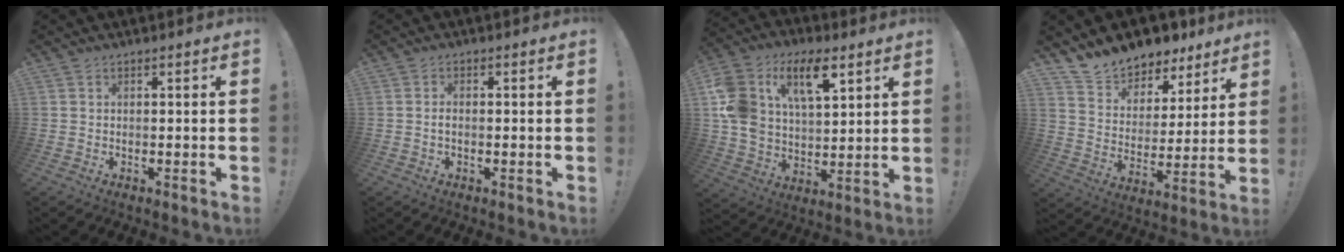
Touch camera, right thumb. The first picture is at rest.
{"total": 1.5, "force": [-0.6, 0.6, 1.2], "torque": [-0.027, 0.007, -0.011]}
{"total": 17.5, "force": [8.4, 10.7, 11.0], "torque": [-0.217, -0.033, 0.151]}
{"total": 10.3, "force": [9.5, 3.9, 0.5], "torque": [-0.031, -0.088, 0.174]}